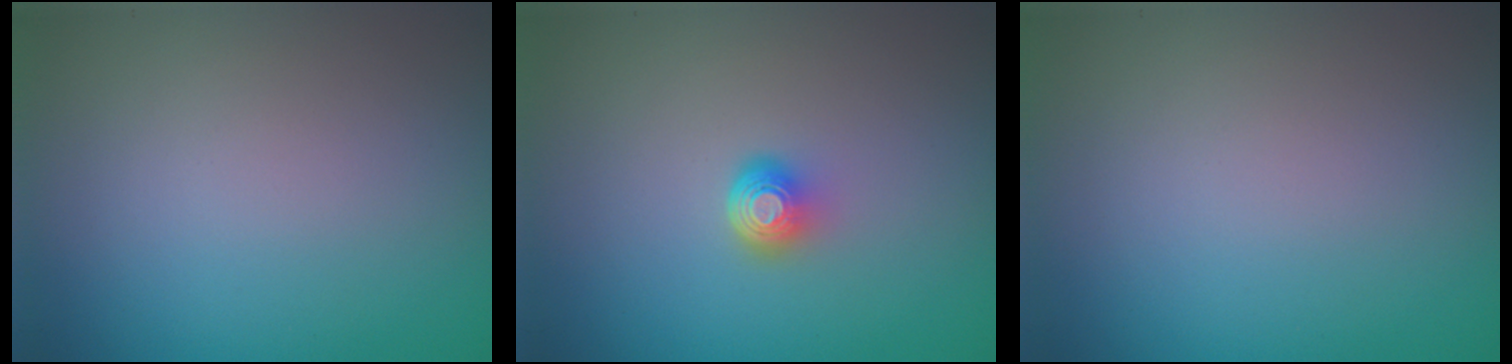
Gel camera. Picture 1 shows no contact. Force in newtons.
{"total": 2.1, "press": 1.4, "slide": 1.6}
{"total": 0.0}